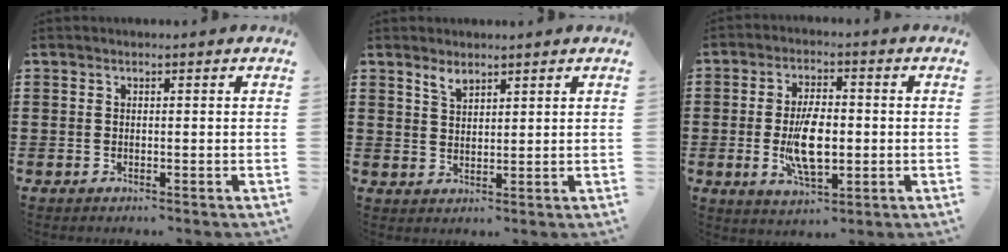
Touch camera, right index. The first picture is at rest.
{"total": 2.3, "force": [2.1, 0.5, 0.9], "torque": [-0.020, 0.002, 0.040]}
{"total": 8.5, "force": [-0.9, 3.8, 7.6], "torque": [-0.151, -0.005, -0.020]}